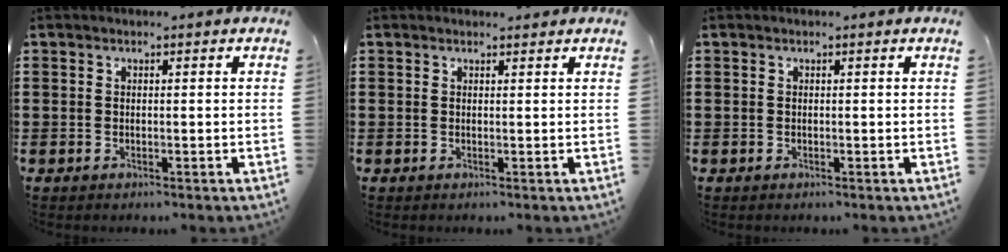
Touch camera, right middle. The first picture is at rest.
{"total": 0.6, "force": [0.5, 0.4, 0.0], "torque": [0.007, -0.002, 0.008]}
{"total": 0.0}